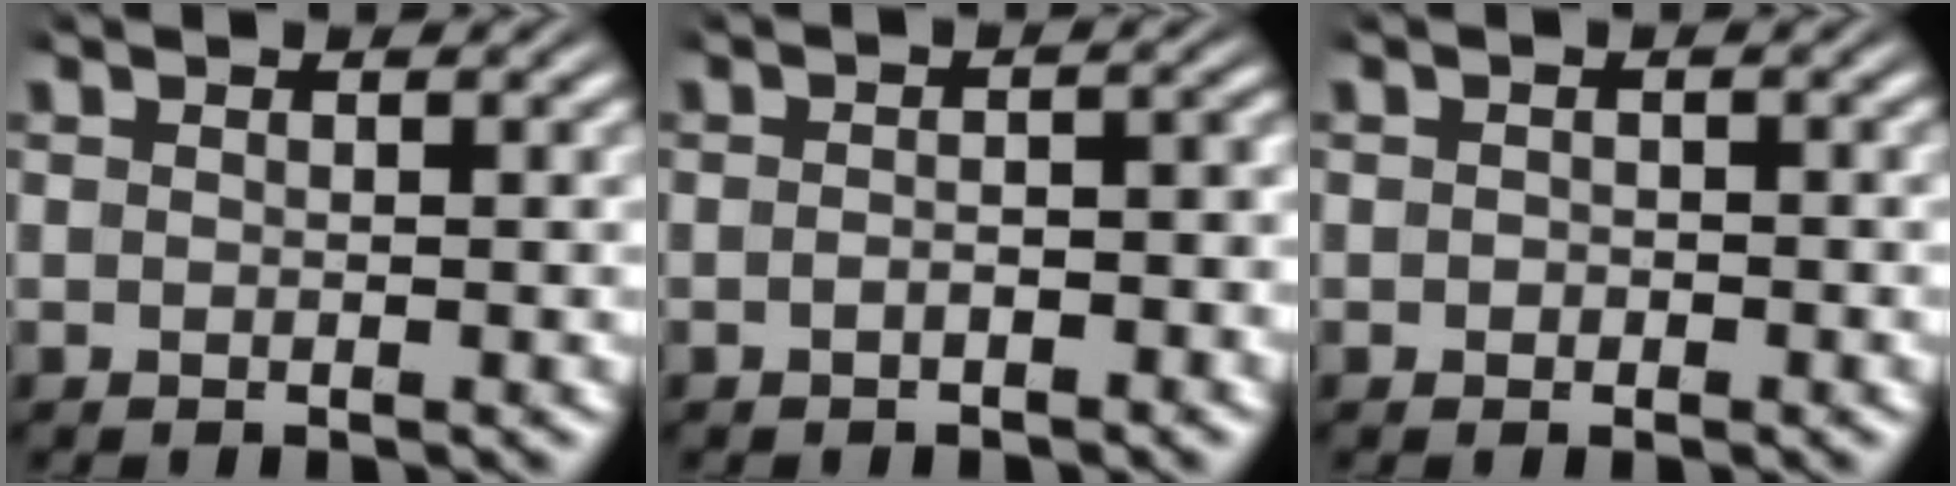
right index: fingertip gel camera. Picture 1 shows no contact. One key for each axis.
{"total": 1.8, "fx": -1.3, "fy": 0.5, "fz": 1.1, "tx": -0.006, "ty": 0.002, "tz": -0.026}
{"total": 0.5, "fx": -0.5, "fy": 0.2, "fz": 0.1, "tx": -0.002, "ty": -0.008, "tz": -0.004}